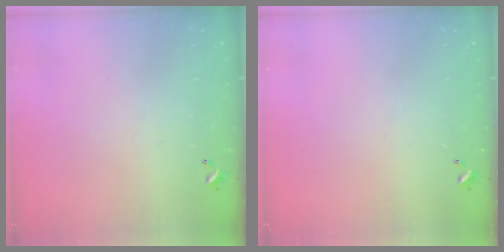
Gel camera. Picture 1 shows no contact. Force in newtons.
{"total": 0.0}